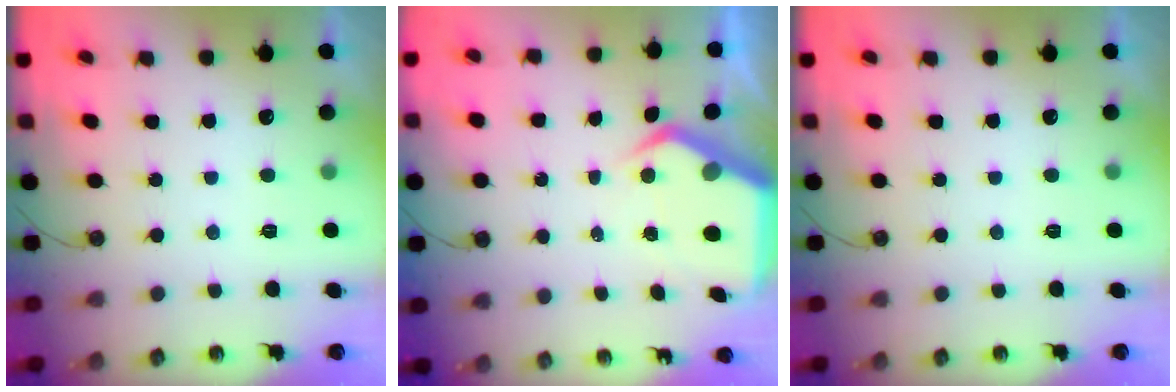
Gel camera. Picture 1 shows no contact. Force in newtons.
{"total": 7.9, "press": 7.9, "slide": 0.8}
{"total": 0.0}